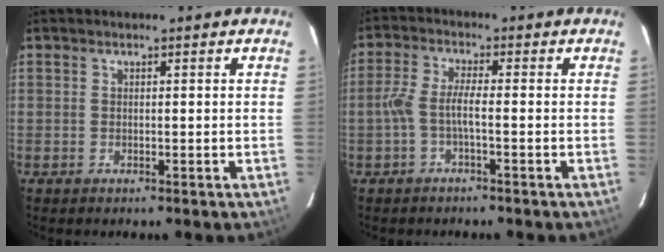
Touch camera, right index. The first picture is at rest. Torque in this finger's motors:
{"motor_torque": [0.90, -0.33, 0.50, 0.10]}